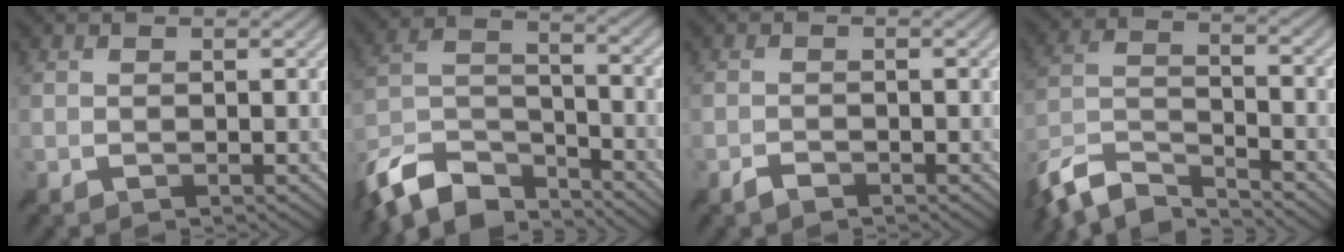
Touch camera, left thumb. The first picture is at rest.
{"total": 12.3, "force": [-10.4, 4.3, 5.1], "torque": [-0.109, 0.000, -0.203]}
{"total": 1.5, "force": [-1.3, 0.6, 0.5], "torque": [-0.010, -0.001, -0.025]}
{"total": 10.3, "force": [-8.7, 2.7, 4.9], "torque": [-0.107, -0.009, -0.178]}